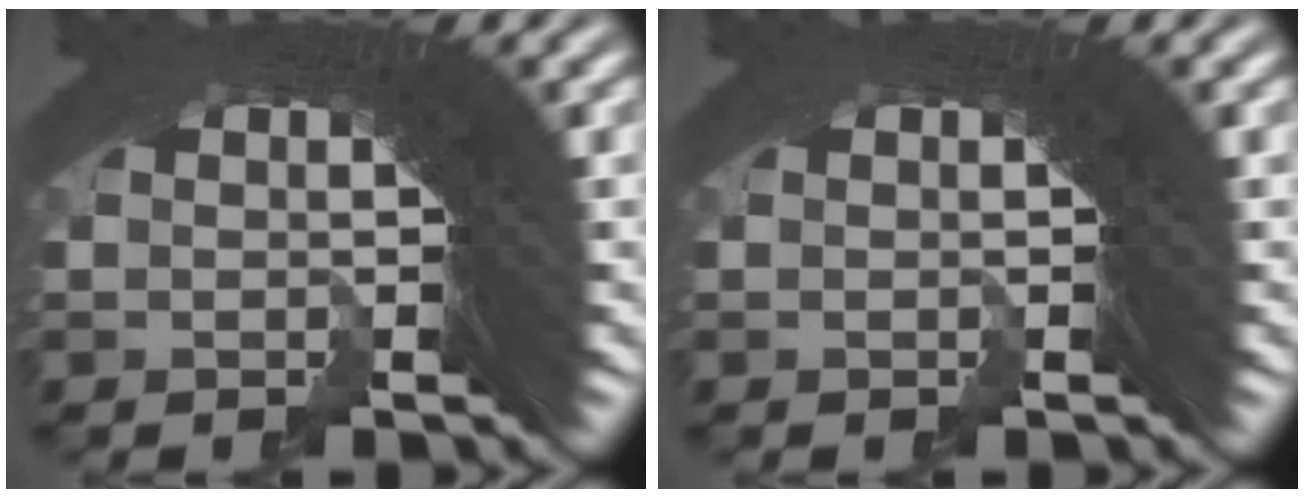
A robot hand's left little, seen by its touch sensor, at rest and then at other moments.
{"total": 0.0}